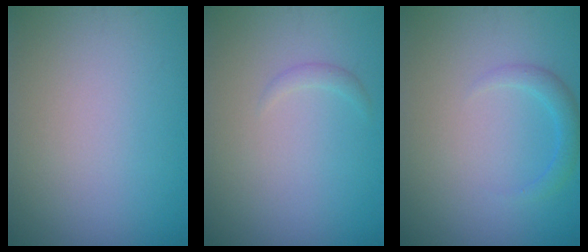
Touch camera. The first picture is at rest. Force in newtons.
{"total": 0.7, "press": 0.7, "slide": 0.0}
{"total": 1.7, "press": 1.7, "slide": 0.2}